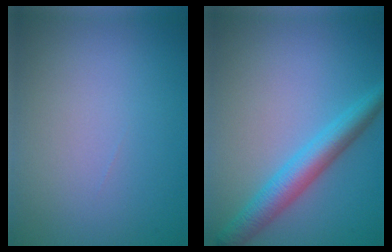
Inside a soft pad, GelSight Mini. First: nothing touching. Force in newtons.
{"total": 4.4, "press": 4.3, "slide": 0.1}